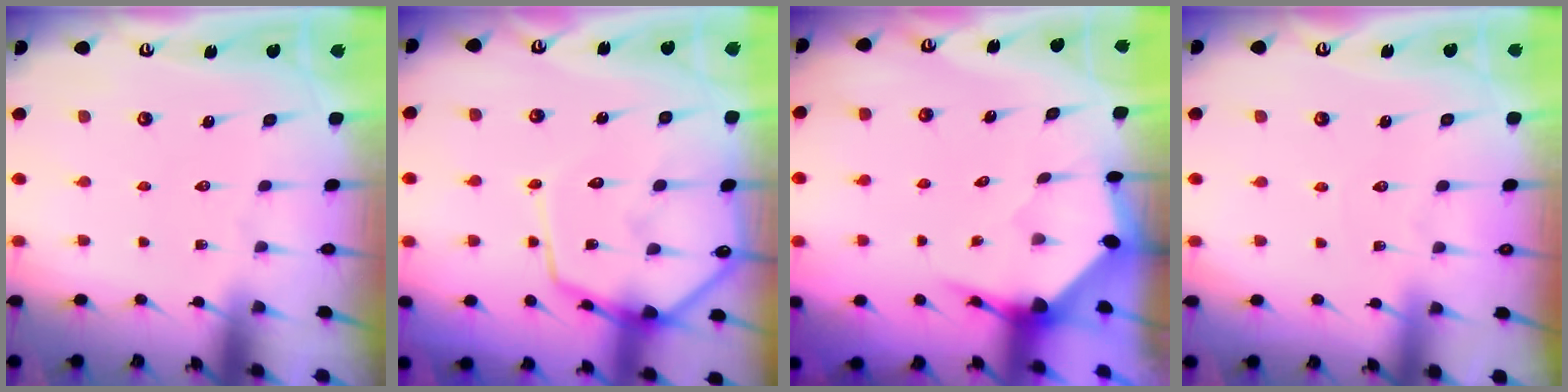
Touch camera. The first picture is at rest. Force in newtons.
{"total": 13.6, "press": 13.6, "slide": 1.2}
{"total": 3.6, "press": 3.6, "slide": 0.4}
{"total": 2.7, "press": 2.7, "slide": 0.3}